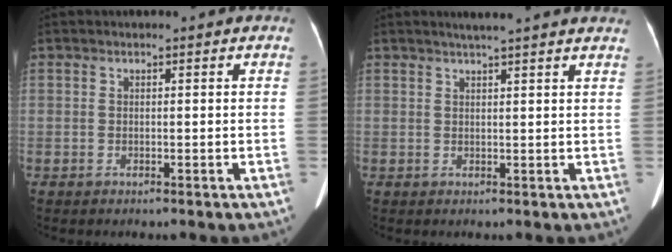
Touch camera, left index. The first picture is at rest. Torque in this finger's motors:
{"motor_torque": [0.03, -0.12, -0.06, 0.02]}